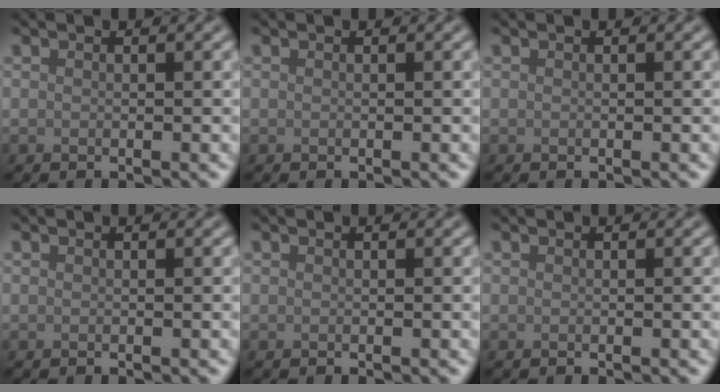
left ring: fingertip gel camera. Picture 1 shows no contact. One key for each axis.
{"total": 0.0}
{"total": 0.0}
{"total": 0.0}
{"total": 0.0}
{"total": 0.0}